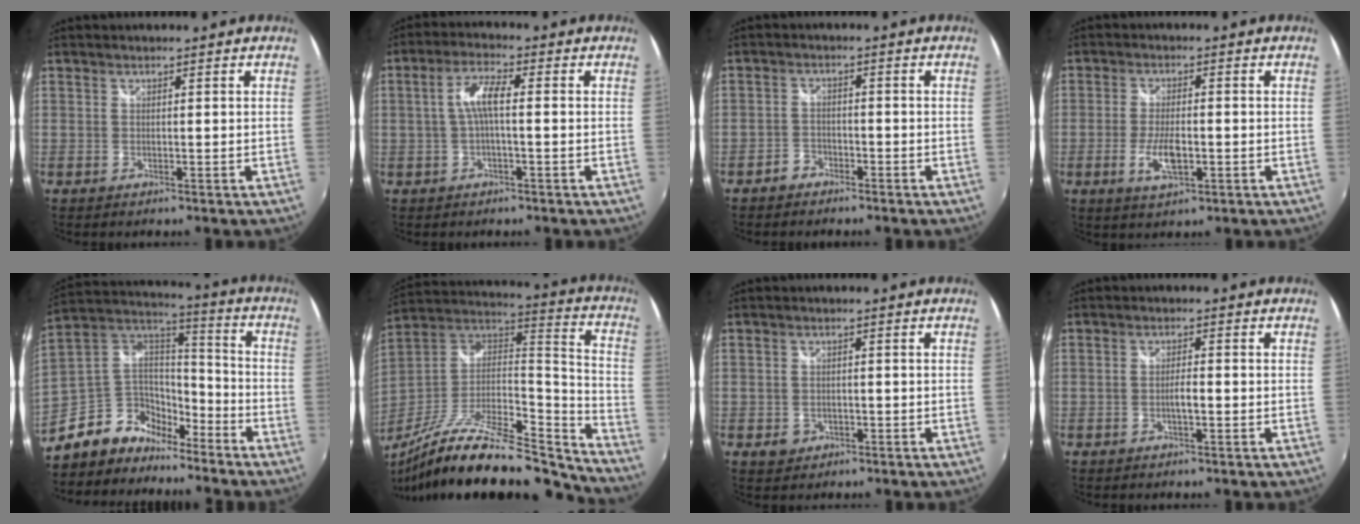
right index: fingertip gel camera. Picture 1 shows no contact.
{"total": 5.1, "force": [-0.2, 1.1, 5.0], "torque": [-0.101, 0.012, -0.003]}
{"total": 2.9, "force": [-2.3, 1.6, 0.4], "torque": [-0.018, 0.008, -0.044]}
{"total": 6.0, "force": [-1.9, 2.2, 5.3], "torque": [-0.113, -0.009, -0.034]}
{"total": 12.6, "force": [-9.3, 7.8, 3.6], "torque": [-0.095, 0.045, -0.170]}
{"total": 26.9, "force": [-21.6, 6.6, 14.6], "torque": [-0.231, -0.025, -0.354]}
{"total": 3.2, "force": [-1.1, 2.7, 1.2], "torque": [-0.028, -0.002, -0.012]}
{"total": 2.1, "force": [-0.7, 0.4, 1.9], "torque": [-0.035, 0.000, -0.013]}